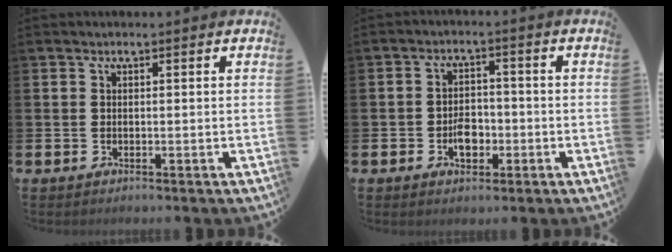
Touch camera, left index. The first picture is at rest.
{"total": 3.7, "force": [-1.3, 2.5, 2.5], "torque": [-0.047, 0.005, -0.024]}